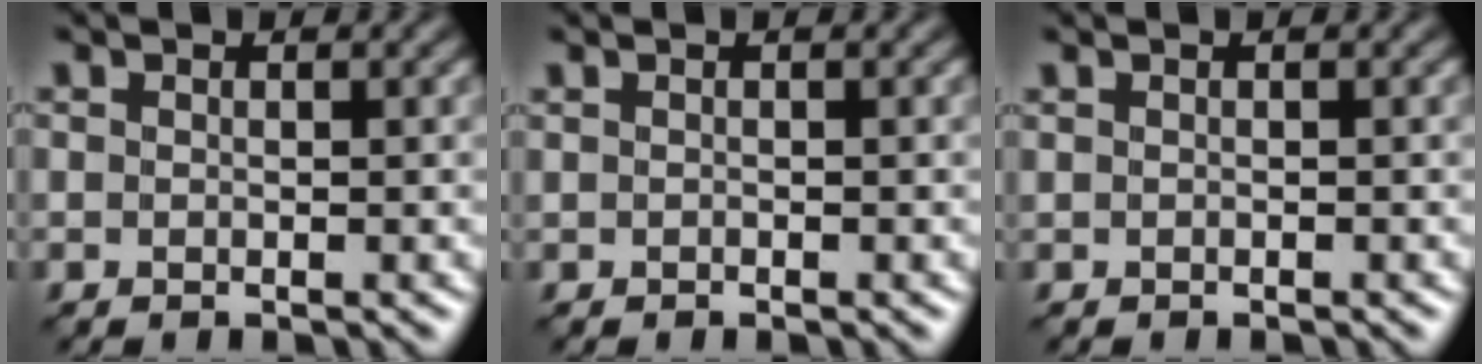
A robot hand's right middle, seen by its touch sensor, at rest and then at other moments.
{"total": 0.0}
{"total": 0.0}